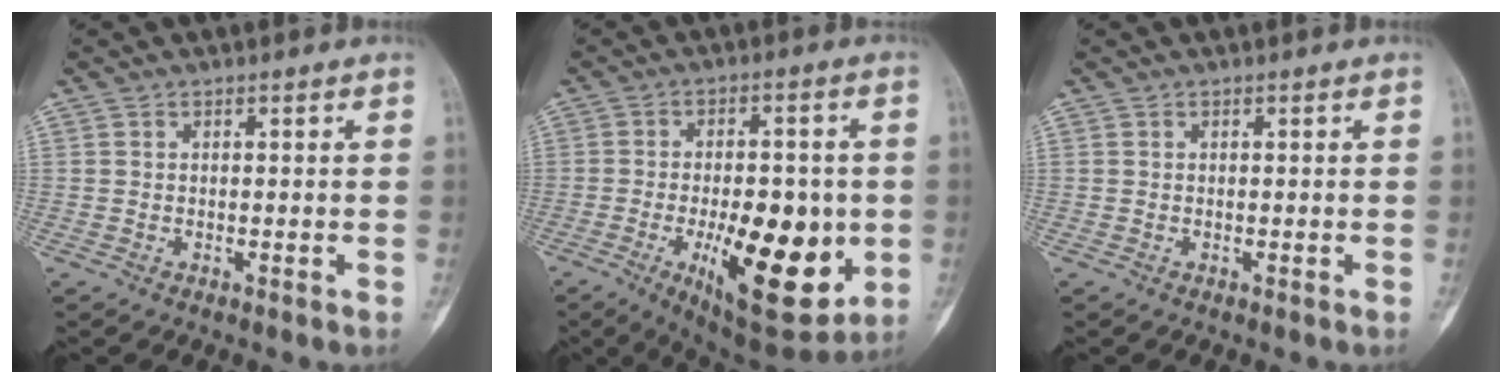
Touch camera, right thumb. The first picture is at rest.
{"total": 20.0, "force": [-4.6, 8.7, 17.4], "torque": [-0.235, -0.006, -0.049]}
{"total": 0.0}